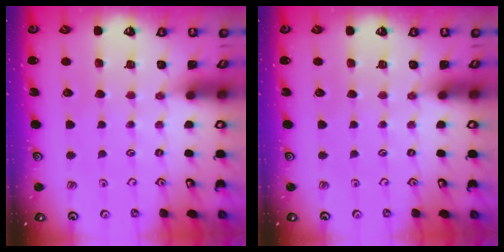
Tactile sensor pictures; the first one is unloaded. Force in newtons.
{"total": 0.0}